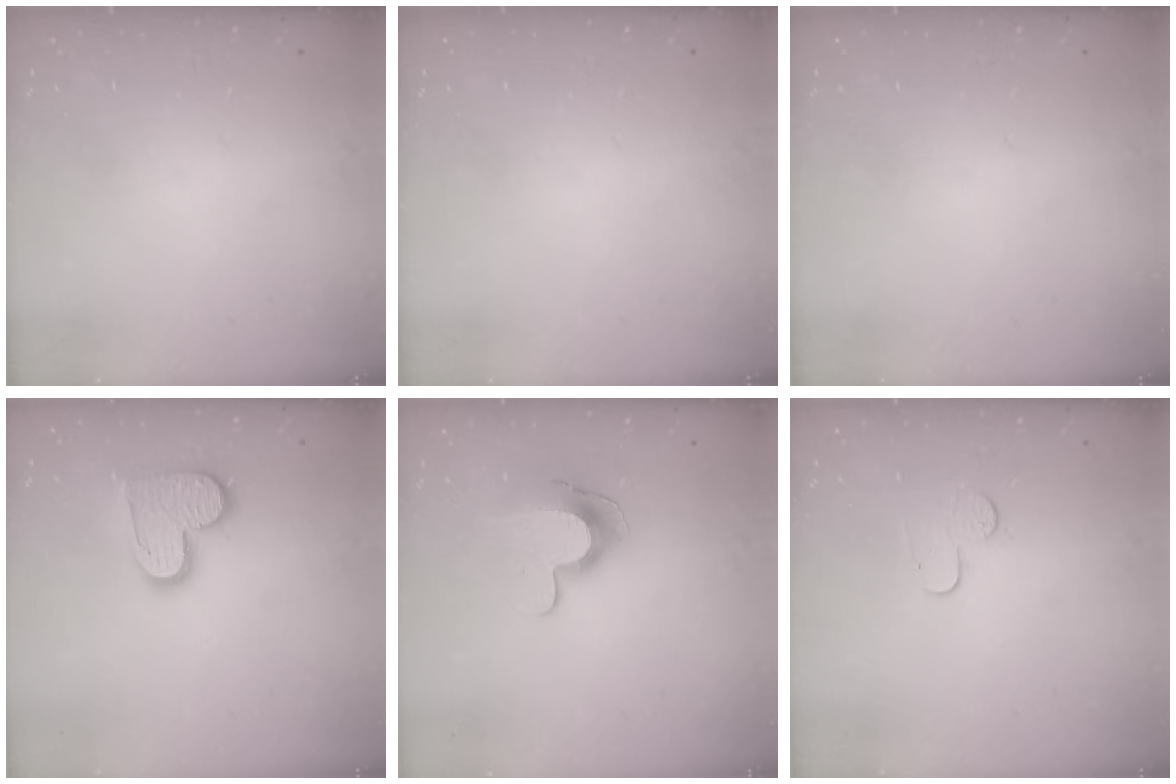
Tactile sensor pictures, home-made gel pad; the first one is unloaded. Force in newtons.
{"total": 0.0}
{"total": 0.0}
{"total": 11.7, "press": 11.7, "slide": 0.6}
{"total": 10.1, "press": 10.1, "slide": 0.6}
{"total": 4.8, "press": 4.8, "slide": 0.3}